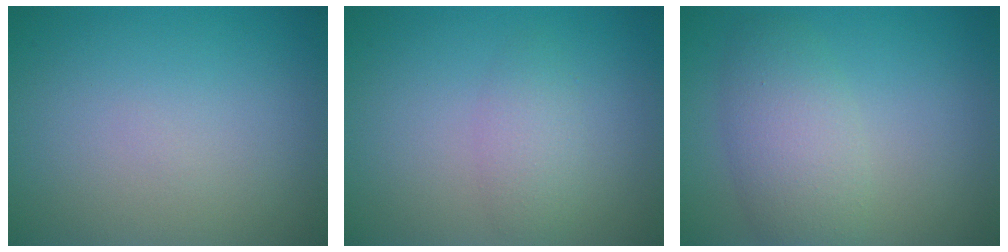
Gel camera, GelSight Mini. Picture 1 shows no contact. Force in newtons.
{"total": 2.0, "press": 2.0, "slide": 0.0}
{"total": 4.3, "press": 4.3, "slide": 0.1}